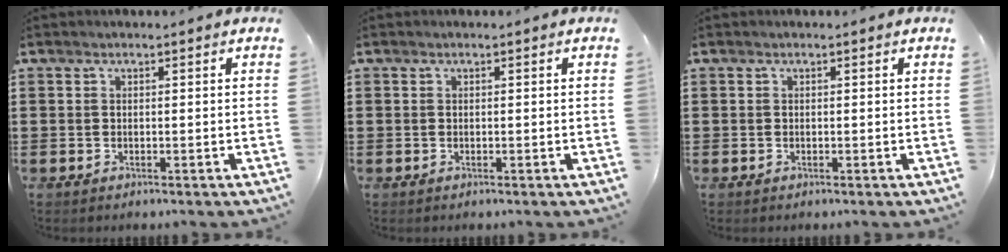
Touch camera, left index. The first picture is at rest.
{"total": 0.0}
{"total": 0.0}